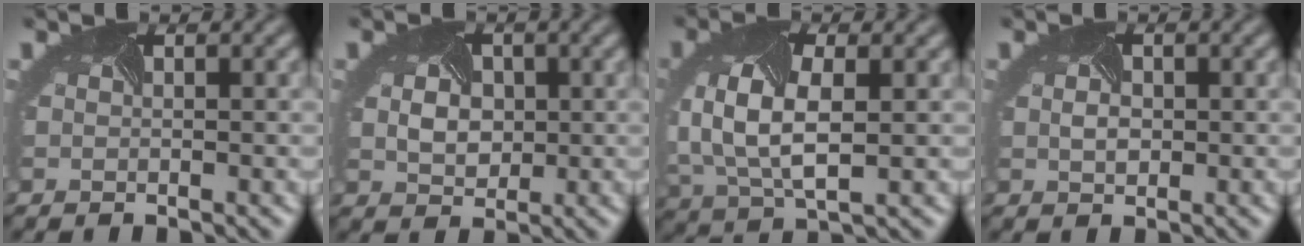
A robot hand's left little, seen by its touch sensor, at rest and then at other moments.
{"total": 3.3, "force": [0.3, 2.7, 2.0], "torque": [-0.040, -0.001, 0.006]}
{"total": 7.1, "force": [0.1, 4.1, 5.8], "torque": [-0.137, -0.011, 0.006]}
{"total": 1.9, "force": [0.1, 1.5, 1.2], "torque": [-0.018, 0.001, 0.005]}